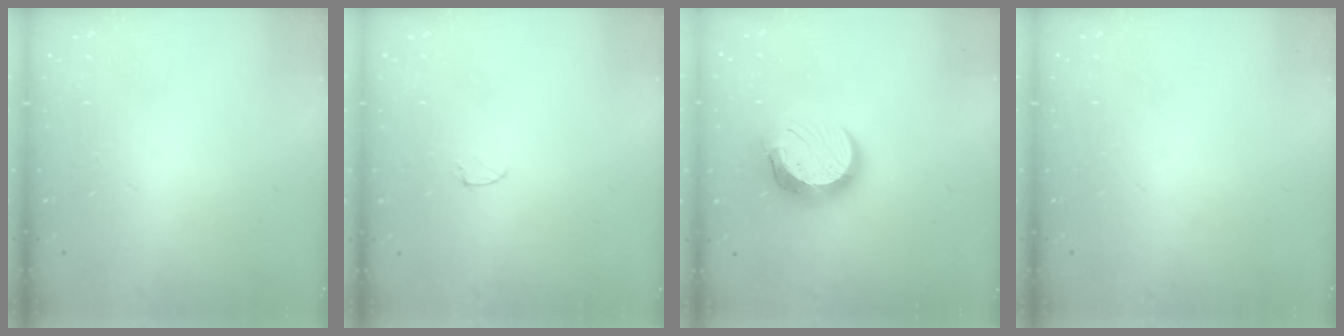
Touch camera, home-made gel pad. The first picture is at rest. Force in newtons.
{"total": 2.9, "press": 2.9, "slide": 0.3}
{"total": 12.7, "press": 12.7, "slide": 0.8}
{"total": 0.0}